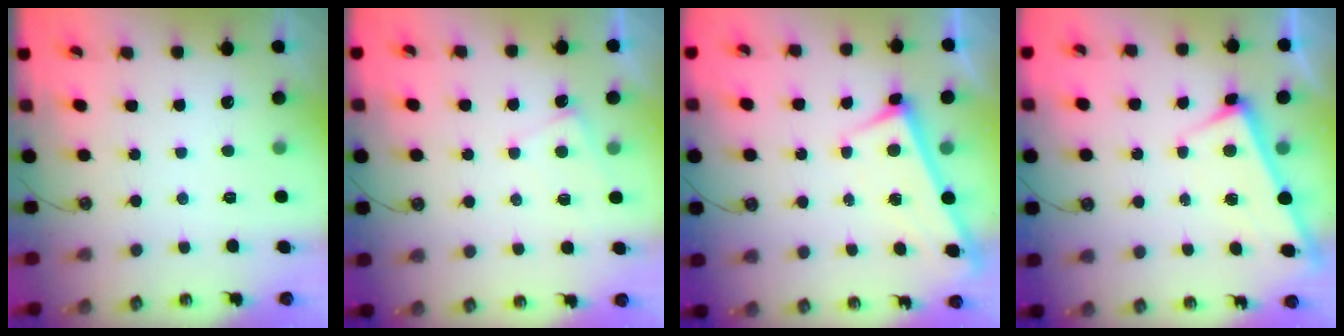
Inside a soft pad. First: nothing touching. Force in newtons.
{"total": 4.3, "press": 4.3, "slide": 0.2}
{"total": 3.0, "press": 3.0, "slide": 0.1}
{"total": 2.4, "press": 2.4, "slide": 0.1}